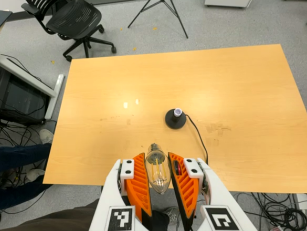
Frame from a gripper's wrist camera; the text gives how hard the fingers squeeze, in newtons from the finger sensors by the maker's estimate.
{"total": 11.6, "left": 11.8, "right": 11.4}